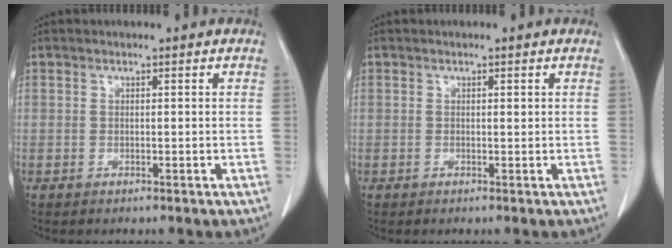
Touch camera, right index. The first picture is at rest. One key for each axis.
{"total": 0.5, "fx": 0.2, "fy": 0.1, "fz": 0.5, "tx": -0.010, "ty": -0.001, "tz": 0.003}